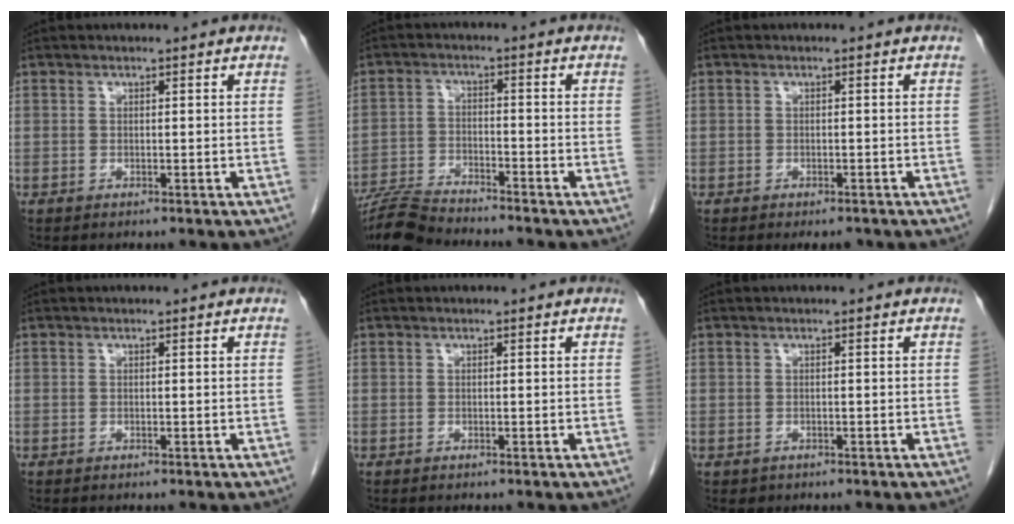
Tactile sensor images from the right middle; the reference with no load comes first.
{"total": 9.0, "force": [-8.6, 0.3, 2.6], "torque": [-0.043, -0.014, -0.155]}
{"total": 2.2, "force": [-1.6, 1.2, 0.9], "torque": [-0.007, 0.001, -0.015]}
{"total": 0.0}
{"total": 0.0}
{"total": 0.7, "force": [-0.3, 0.6, 0.1], "torque": [-0.005, 0.003, 0.001]}